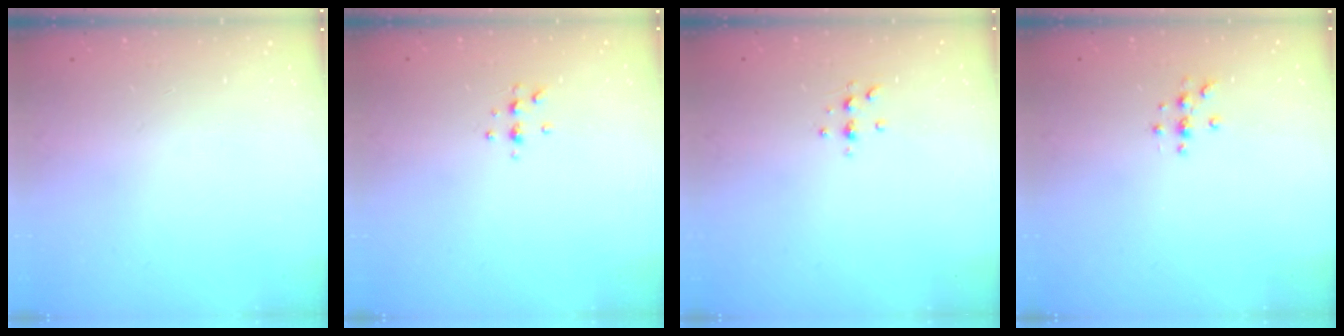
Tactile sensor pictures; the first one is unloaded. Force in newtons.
{"total": 5.0, "press": 4.9, "slide": 0.9}
{"total": 3.5, "press": 3.4, "slide": 0.3}
{"total": 3.0, "press": 3.0, "slide": 0.4}